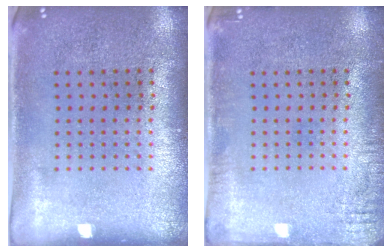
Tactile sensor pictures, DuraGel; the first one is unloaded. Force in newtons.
{"total": 1.7, "press": 1.7, "slide": 0.2}